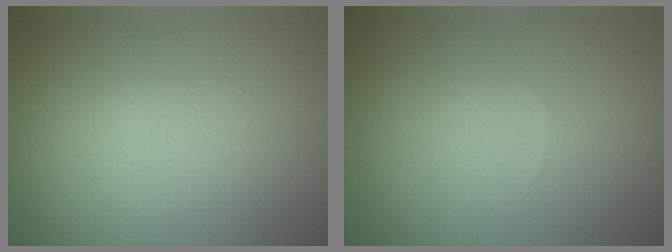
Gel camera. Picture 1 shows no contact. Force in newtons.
{"total": 0.0}